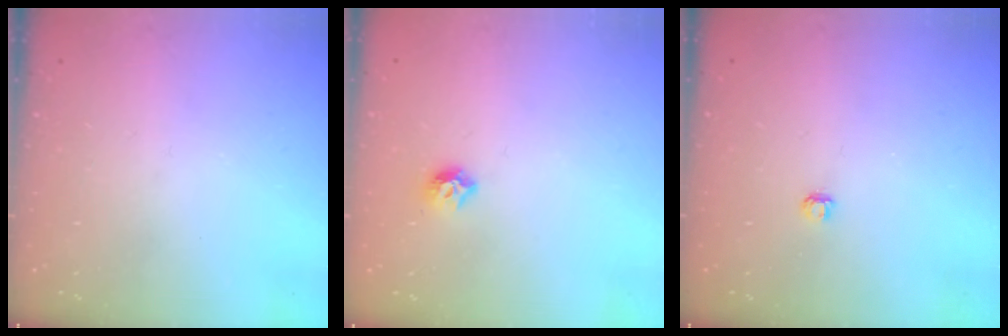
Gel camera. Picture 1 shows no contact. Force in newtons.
{"total": 5.8, "press": 5.7, "slide": 0.9}
{"total": 2.8, "press": 2.8, "slide": 0.3}